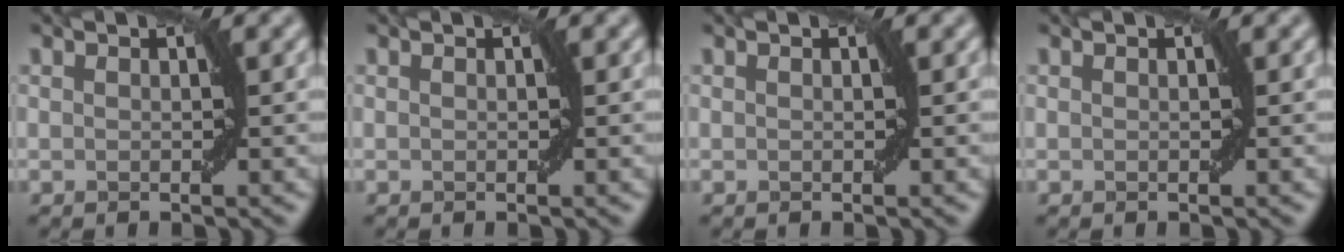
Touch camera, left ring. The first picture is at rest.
{"total": 0.0}
{"total": 0.0}
{"total": 0.0}